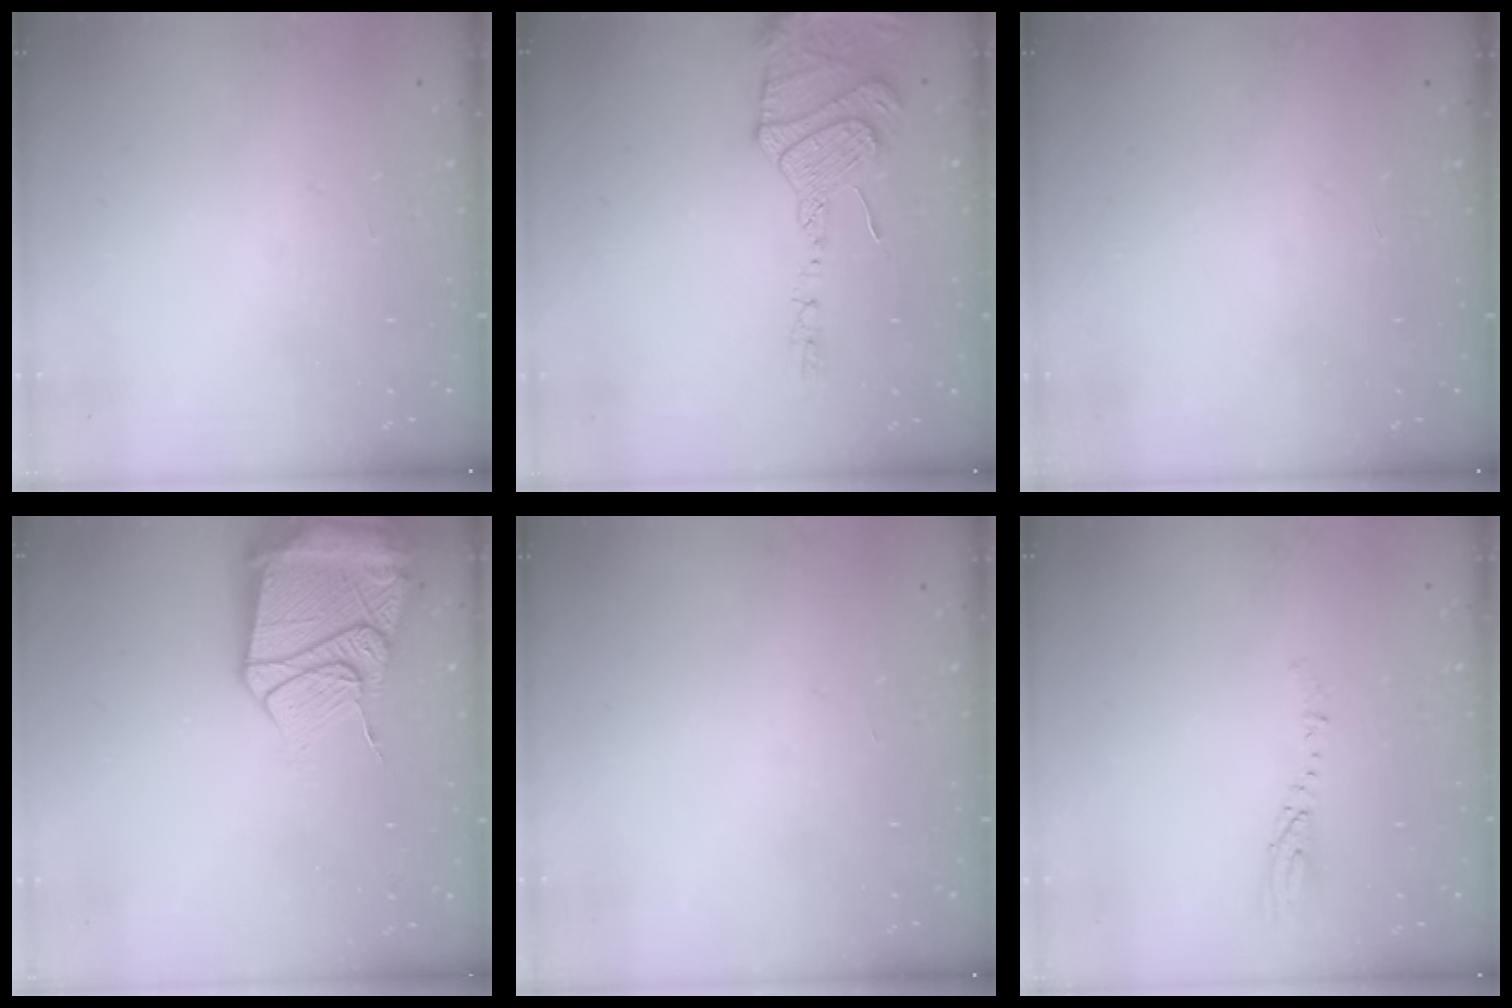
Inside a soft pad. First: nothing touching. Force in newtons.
{"total": 14.8, "press": 14.5, "slide": 2.9}
{"total": 0.0}
{"total": 20.6, "press": 20.5, "slide": 2.3}
{"total": 0.0}
{"total": 3.6, "press": 3.5, "slide": 0.5}